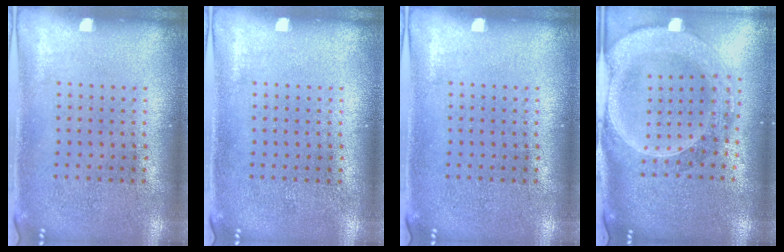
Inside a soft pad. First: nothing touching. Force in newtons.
{"total": 0.0}
{"total": 0.0}
{"total": 2.7, "press": 2.4, "slide": 1.4}